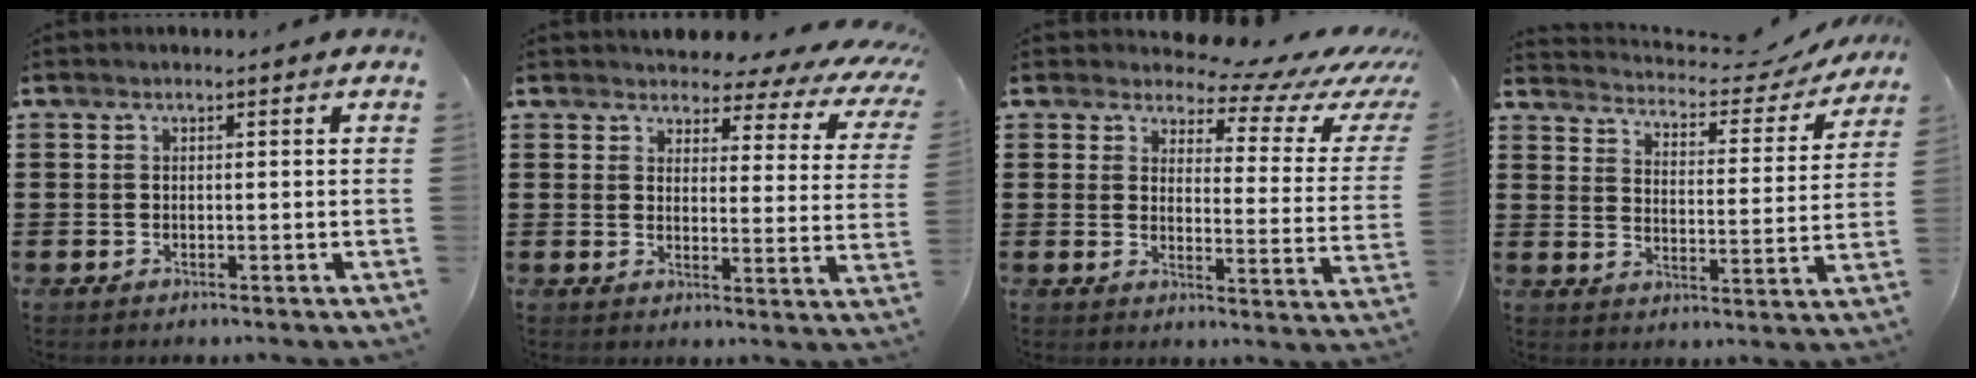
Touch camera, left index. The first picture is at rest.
{"total": 3.5, "force": [3.1, 1.3, 0.9], "torque": [-0.033, -0.019, 0.046]}
{"total": 6.4, "force": [5.5, 2.0, 2.5], "torque": [-0.056, -0.039, 0.090]}
{"total": 3.7, "force": [3.5, 0.5, 1.0], "torque": [-0.043, -0.027, 0.052]}